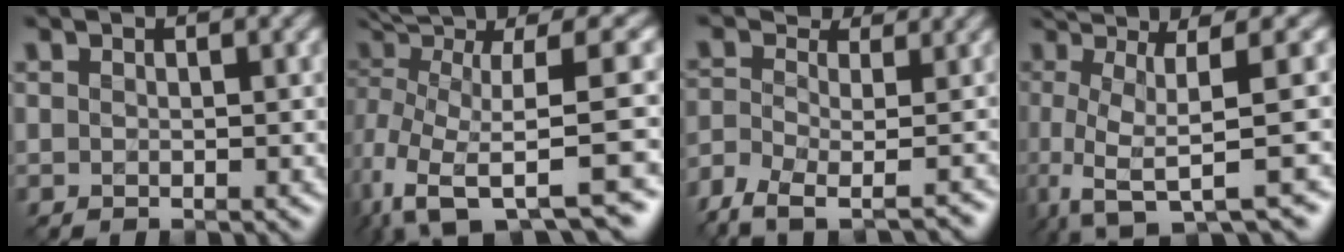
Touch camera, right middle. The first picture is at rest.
{"total": 11.8, "force": [-0.3, 3.7, 11.2], "torque": [-0.218, 0.014, 0.021]}
{"total": 5.6, "force": [-3.7, 2.5, 3.5], "torque": [-0.062, 0.003, -0.064]}
{"total": 8.6, "force": [-1.0, 1.7, 8.4], "torque": [-0.116, 0.007, -0.018]}